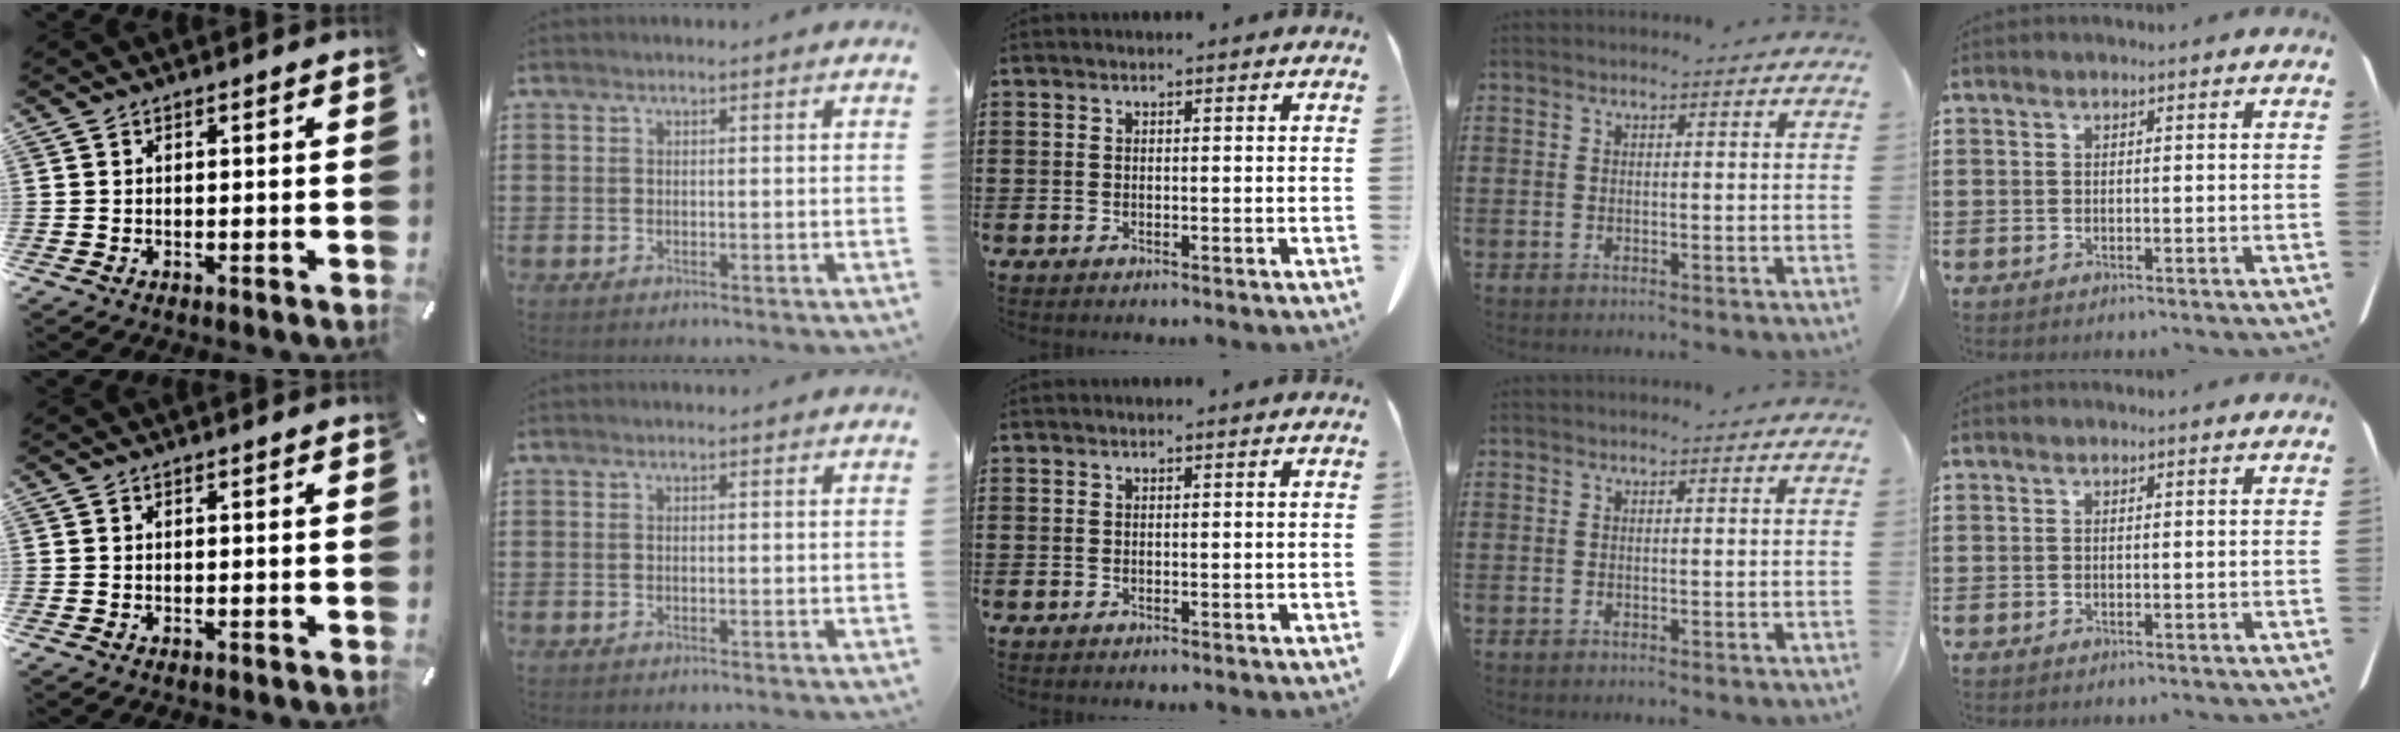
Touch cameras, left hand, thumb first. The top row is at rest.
{}